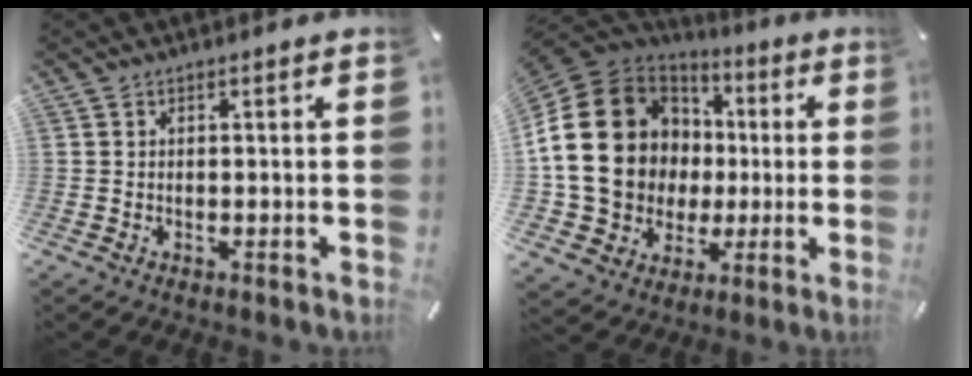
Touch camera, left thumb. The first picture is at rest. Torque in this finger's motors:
{"motor_torque": [0.64, 2.05, 2.77, 0.00, 0.42]}